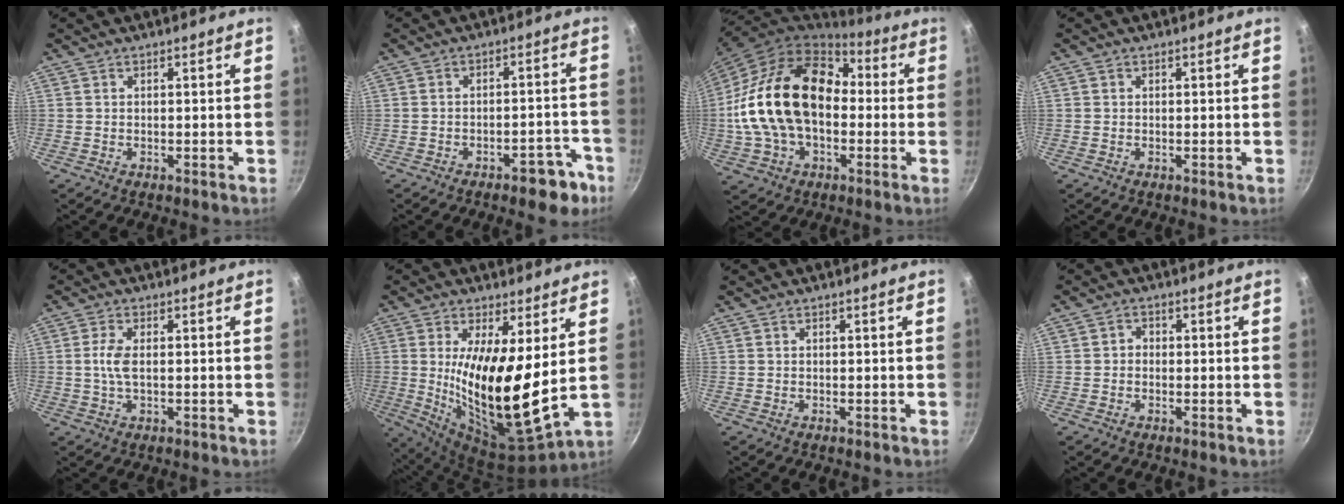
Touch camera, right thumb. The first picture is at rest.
{"total": 7.3, "force": [-4.5, 3.4, 4.7], "torque": [-0.029, 0.045, -0.046]}
{"total": 24.1, "force": [-0.1, 16.2, 17.9], "torque": [-0.318, 0.047, -0.007]}
{"total": 0.0}
{"total": 3.9, "force": [0.1, 1.7, 3.5], "torque": [-0.081, 0.003, 0.000]}
{"total": 18.3, "force": [2.9, 5.7, 17.1], "torque": [-0.305, -0.056, 0.055]}
{"total": 0.0}
{"total": 1.6, "force": [-0.3, 1.4, 0.6], "torque": [-0.005, 0.006, -0.008]}